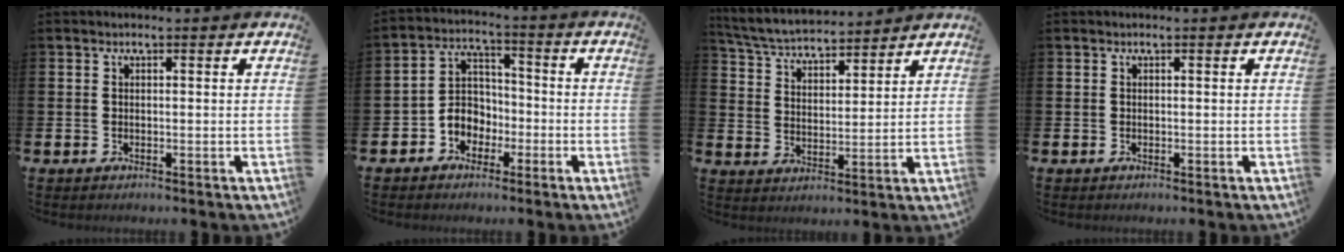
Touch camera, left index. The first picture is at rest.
{"total": 4.5, "force": [-1.8, 3.9, 1.5], "torque": [-0.045, 0.006, -0.041]}
{"total": 5.2, "force": [5.1, 0.7, 0.7], "torque": [-0.042, -0.034, 0.089]}
{"total": 0.0}